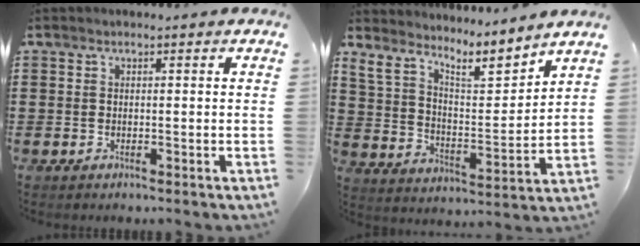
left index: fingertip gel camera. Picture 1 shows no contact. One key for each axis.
{"total": 6.5, "fx": 5.5, "fy": 1.6, "fz": 3.2, "tx": -0.078, "ty": -0.042, "tz": 0.089}